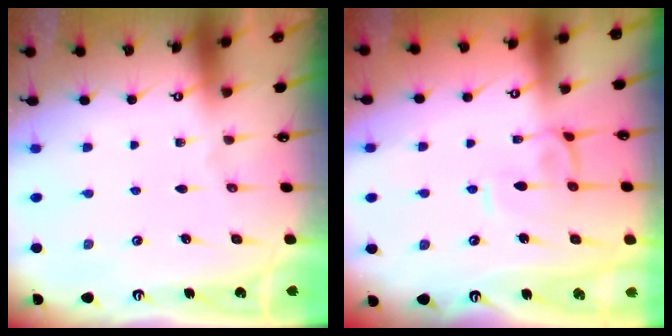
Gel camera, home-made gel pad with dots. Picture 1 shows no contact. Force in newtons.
{"total": 1.0, "press": 0.9, "slide": 0.5}